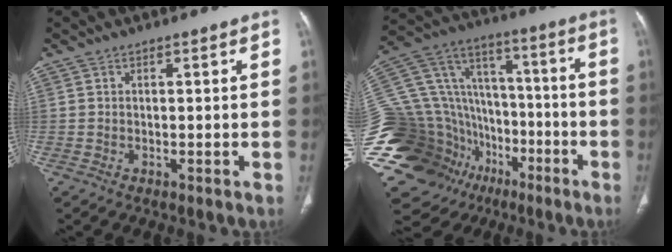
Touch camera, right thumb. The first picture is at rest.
{"total": 39.4, "force": [-15.6, 28.7, 22.1], "torque": [-0.523, 0.083, -0.254]}